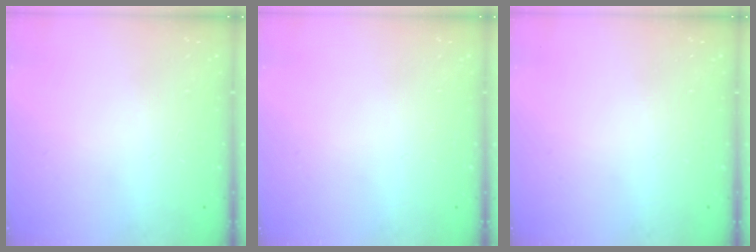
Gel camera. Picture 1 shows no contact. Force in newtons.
{"total": 0.0}
{"total": 0.0}